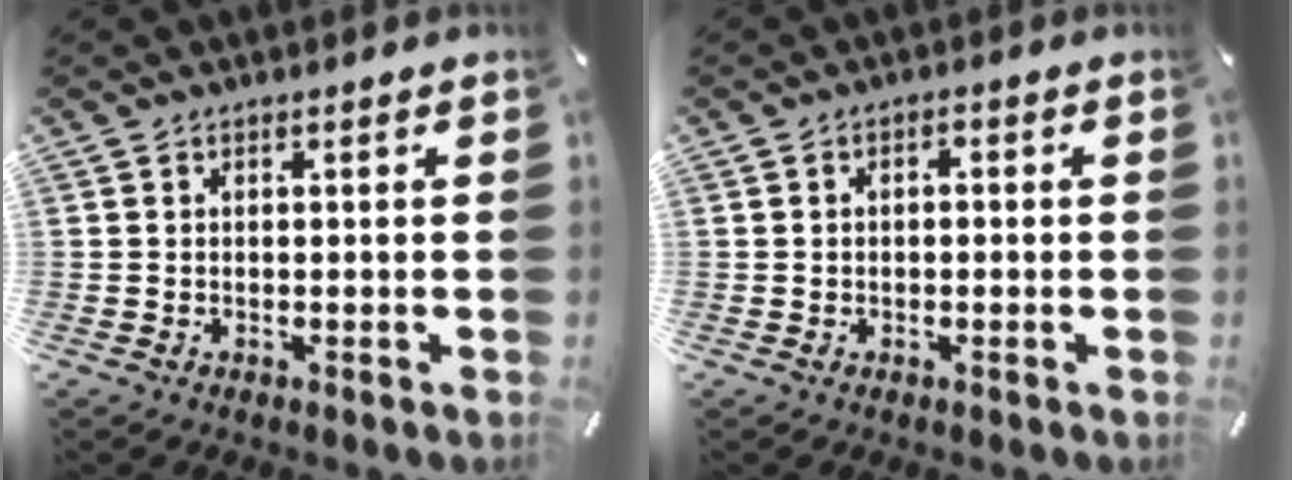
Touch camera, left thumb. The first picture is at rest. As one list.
[{"total": 1.3, "force": [-0.4, 0.9, 0.8], "torque": [-0.017, 0.004, -0.010]}]